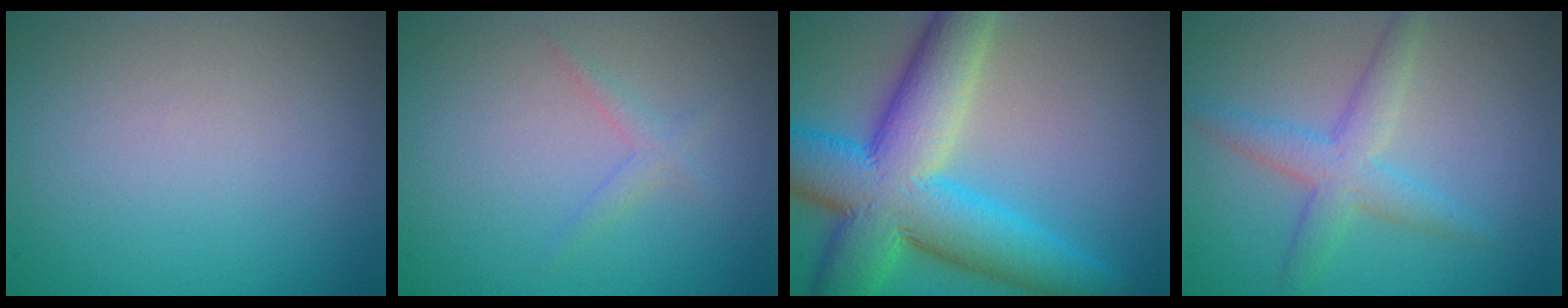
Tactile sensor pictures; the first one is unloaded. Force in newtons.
{"total": 1.1, "press": 1.1, "slide": 0.0}
{"total": 12.4, "press": 12.4, "slide": 0.3}
{"total": 3.4, "press": 3.4, "slide": 0.1}